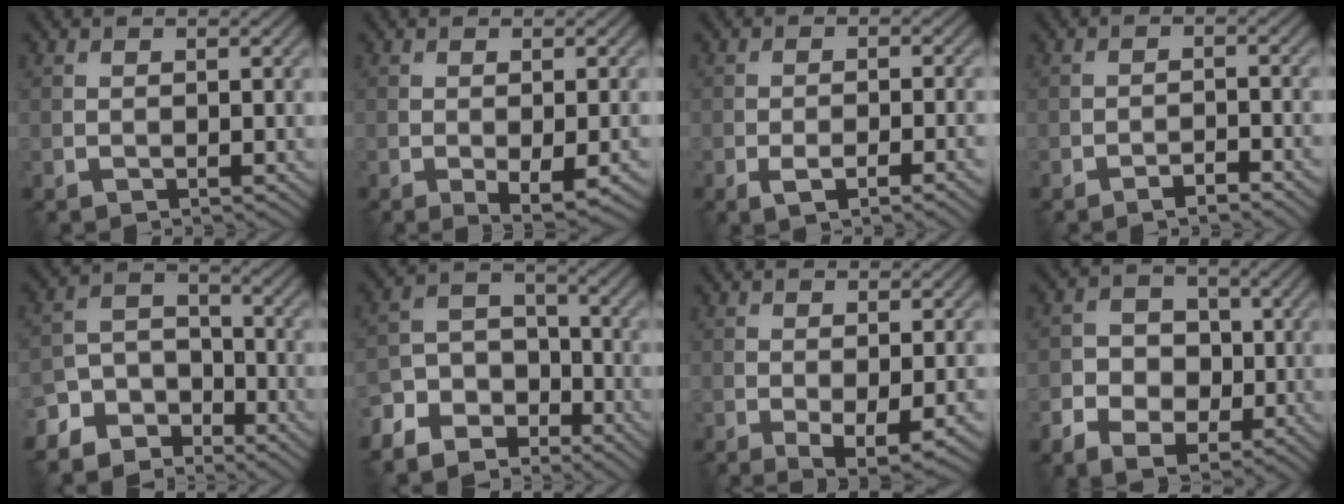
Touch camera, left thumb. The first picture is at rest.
{"total": 5.0, "force": [-2.1, 1.7, 4.2], "torque": [-0.068, -0.007, -0.024]}
{"total": 5.1, "force": [-2.5, 1.5, 4.3], "torque": [-0.078, -0.002, -0.035]}
{"total": 3.1, "force": [-2.2, 0.7, 2.0], "torque": [-0.032, 0.007, -0.038]}
{"total": 7.8, "force": [-6.3, 4.1, 2.0], "torque": [-0.048, -0.007, -0.134]}
{"total": 8.4, "force": [-6.5, 4.7, 2.7], "torque": [-0.069, -0.009, -0.135]}
{"total": 5.6, "force": [-2.3, 2.1, 4.7], "torque": [-0.079, -0.013, -0.025]}
{"total": 6.1, "force": [-1.7, 4.9, 3.2], "torque": [-0.047, -0.012, -0.041]}